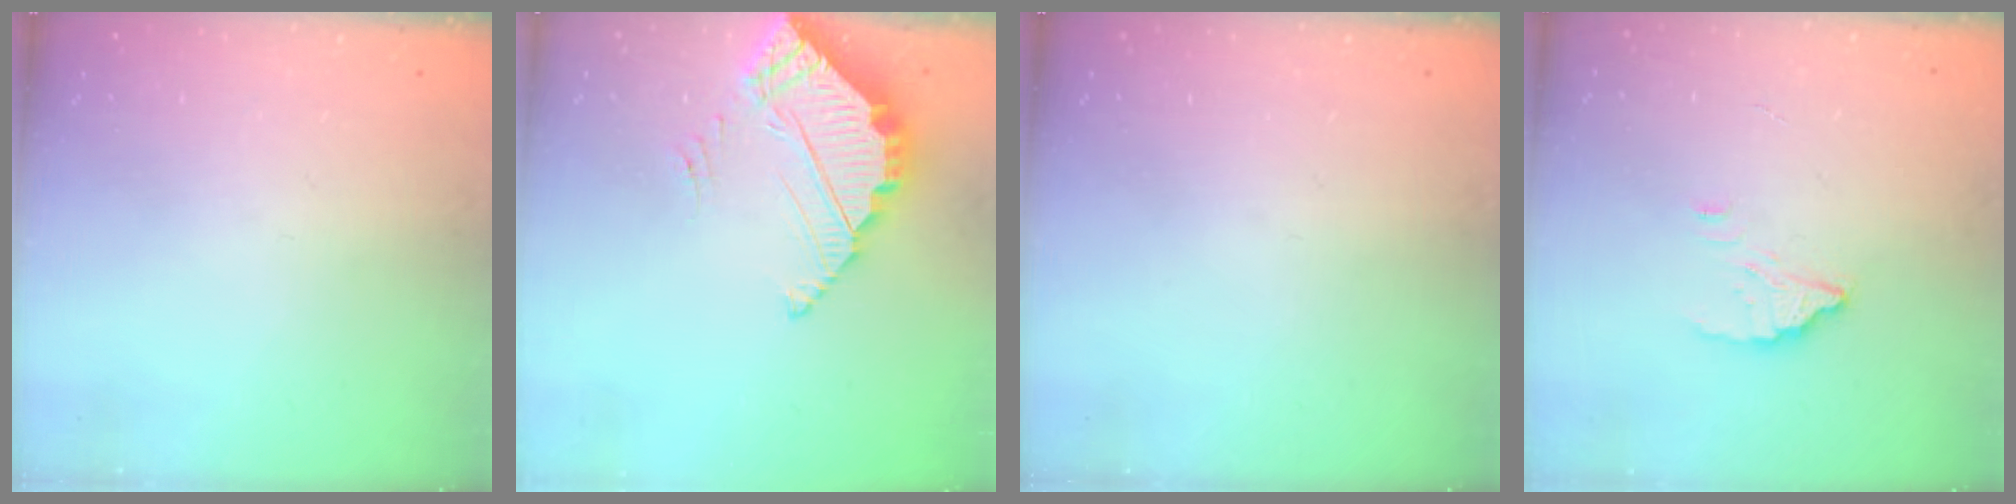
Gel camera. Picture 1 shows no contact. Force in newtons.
{"total": 5.6, "press": 5.6, "slide": 0.2}
{"total": 0.0}
{"total": 2.6, "press": 2.6, "slide": 0.2}